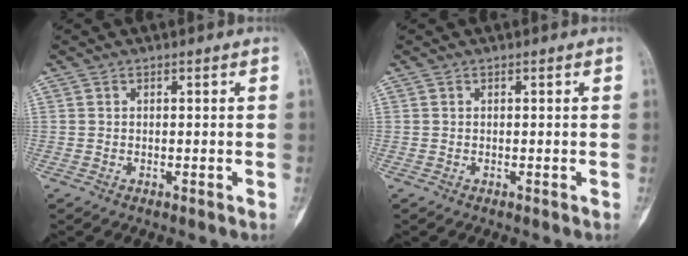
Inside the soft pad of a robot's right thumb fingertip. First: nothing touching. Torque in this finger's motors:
{"motor_torque": [0.00, 0.00, 0.03, -0.01, 0.00]}